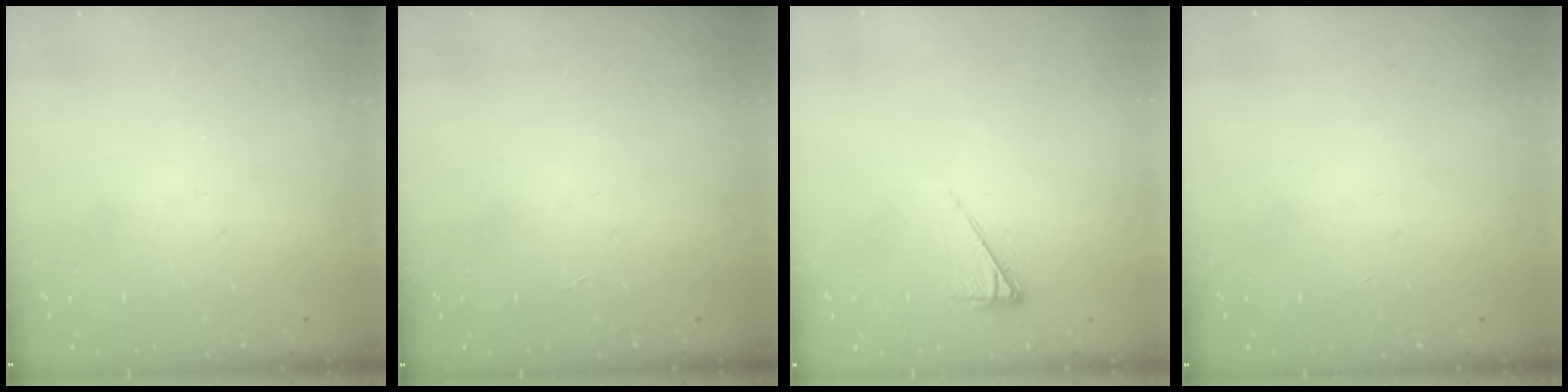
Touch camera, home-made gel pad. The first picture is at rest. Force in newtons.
{"total": 0.0}
{"total": 3.8, "press": 3.8, "slide": 0.7}
{"total": 0.0}